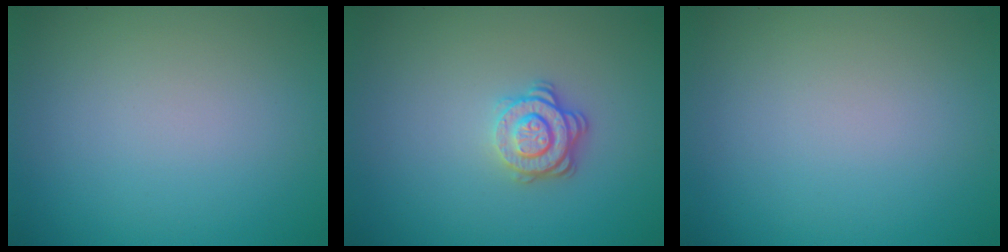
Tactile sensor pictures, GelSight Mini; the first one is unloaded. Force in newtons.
{"total": 3.0, "press": 2.6, "slide": 1.5}
{"total": 0.0}